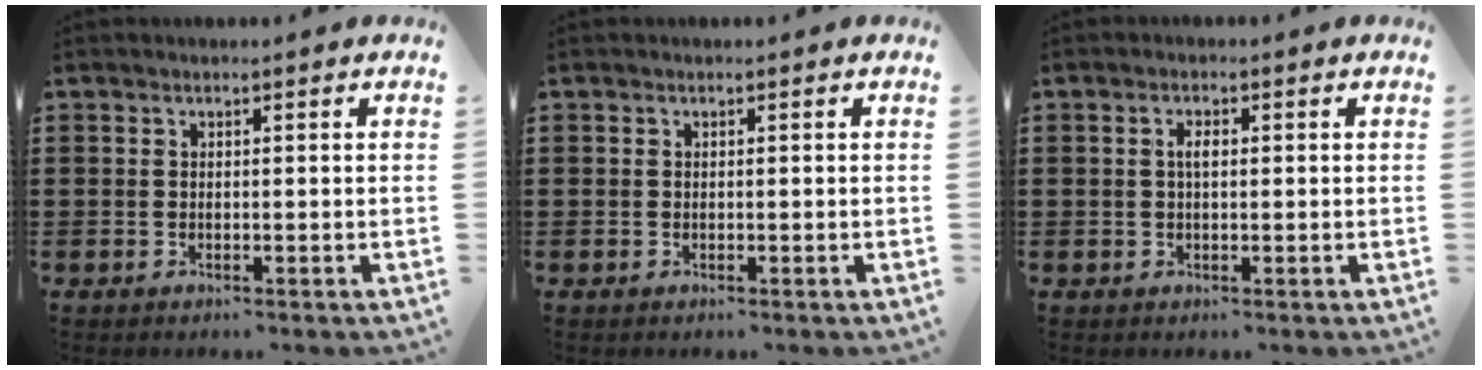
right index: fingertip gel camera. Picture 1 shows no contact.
{"total": 0.0}
{"total": 1.8, "force": [0.2, 0.7, 1.6], "torque": [-0.033, 0.005, 0.002]}